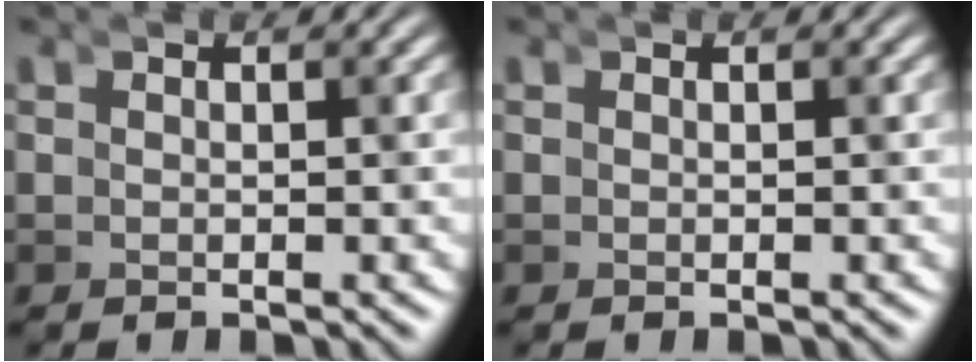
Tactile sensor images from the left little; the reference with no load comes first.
{"total": 0.0}